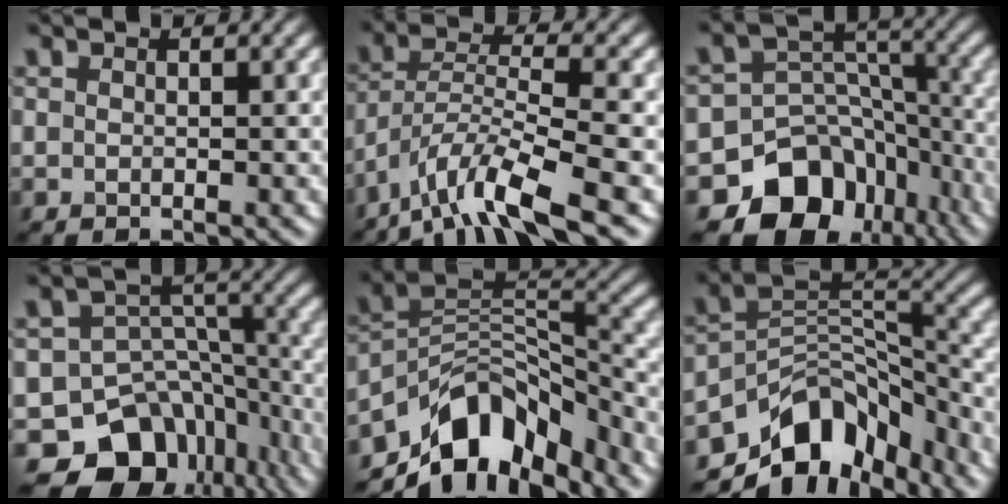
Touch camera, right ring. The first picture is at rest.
{"total": 7.9, "force": [-5.7, 1.5, 5.2], "torque": [-0.091, -0.001, -0.110]}
{"total": 11.9, "force": [-7.4, 8.5, 3.7], "torque": [-0.050, 0.002, -0.112]}
{"total": 12.9, "force": [-8.8, 8.6, 3.8], "torque": [-0.052, 0.006, -0.125]}
{"total": 10.0, "force": [-7.2, 4.9, 4.9], "torque": [-0.065, 0.002, -0.135]}
{"total": 9.8, "force": [-6.8, 5.6, 4.3], "torque": [-0.048, 0.001, -0.125]}